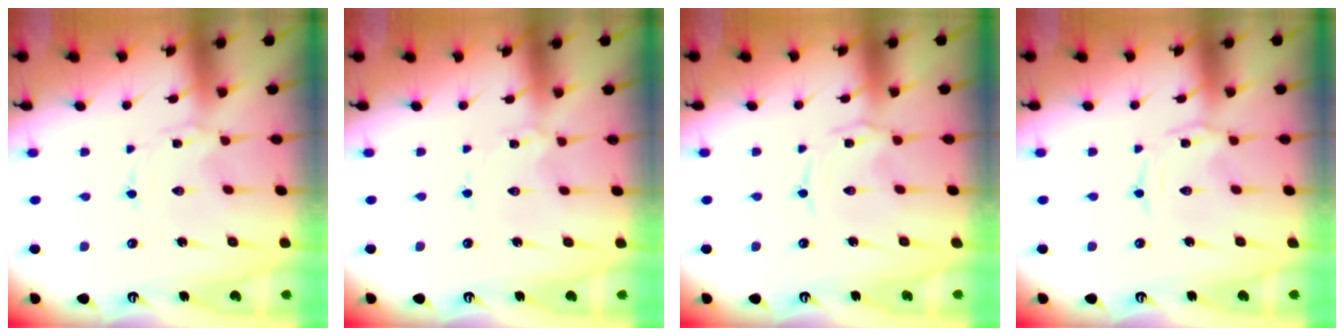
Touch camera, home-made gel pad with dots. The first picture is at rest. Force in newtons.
{"total": 1.3, "press": 1.3, "slide": 0.3}
{"total": 0.7, "press": 0.6, "slide": 0.2}
{"total": 1.2, "press": 1.2, "slide": 0.2}